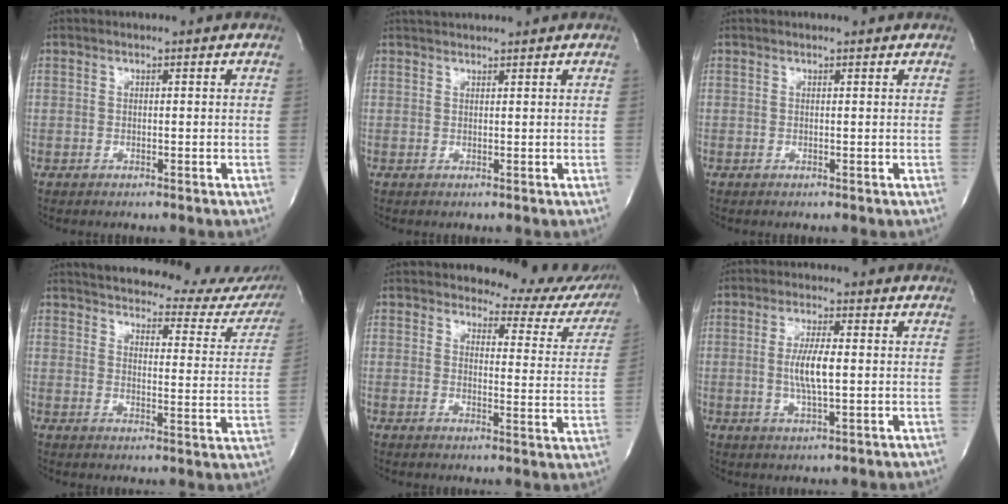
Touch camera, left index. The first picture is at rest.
{"total": 3.6, "force": [3.4, 0.3, 1.0], "torque": [-0.017, 0.032, 0.056]}
{"total": 1.0, "force": [1.0, 0.2, 0.1], "torque": [-0.011, 0.006, 0.009]}
{"total": 24.5, "force": [22.8, 5.9, 6.8], "torque": [-0.093, -0.068, 0.253]}
{"total": 13.8, "force": [12.9, 4.2, 2.6], "torque": [0.003, -0.058, 0.118]}
{"total": 5.8, "force": [-0.1, 0.9, 5.7], "torque": [-0.119, -0.004, -0.003]}